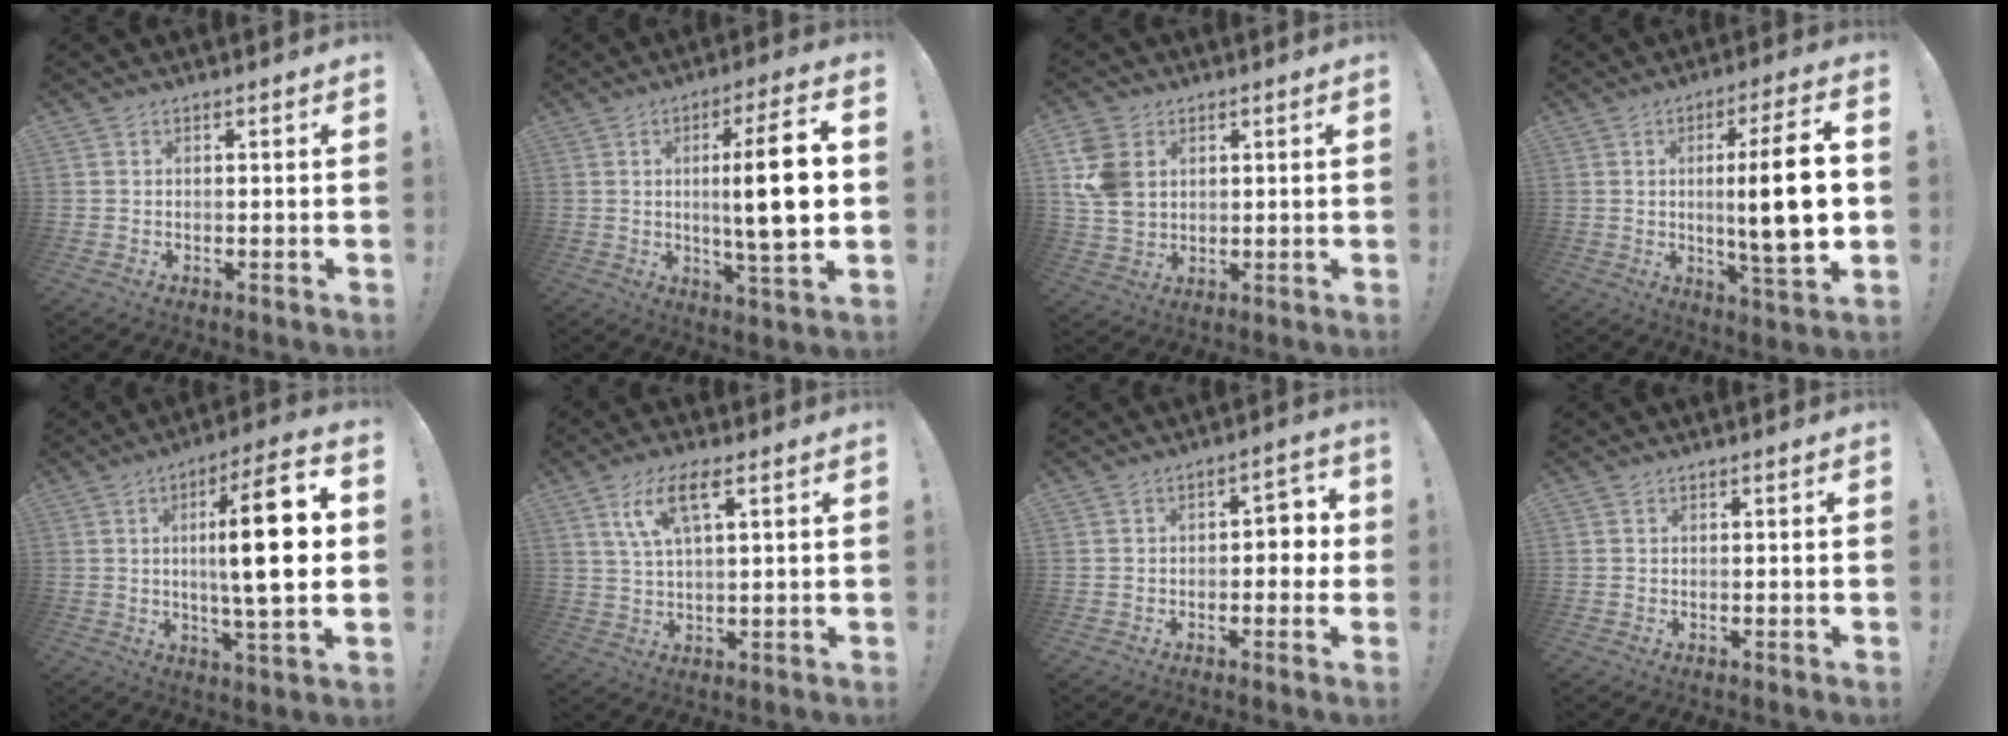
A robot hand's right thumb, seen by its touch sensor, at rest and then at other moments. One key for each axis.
{"total": 15.1, "fx": 0.8, "fy": 1.9, "fz": 14.9, "tx": -0.247, "ty": -0.009, "tz": -0.004}
{"total": 10.6, "fx": 3.3, "fy": 8.1, "fz": 6.0, "tx": -0.118, "ty": -0.001, "tz": 0.068}
{"total": 15.7, "fx": 0.4, "fy": 1.5, "fz": 15.6, "tx": -0.255, "ty": -0.013, "tz": -0.005}
{"total": 18.3, "fx": 1.5, "fy": 3.1, "fz": 18.0, "tx": -0.281, "ty": -0.005, "tz": 0.006}
{"total": 9.2, "fx": 4.2, "fy": 2.8, "fz": 7.7, "tx": -0.143, "ty": 0.000, "tz": 0.076}
{"total": 4.8, "fx": -1.3, "fy": 3.2, "fz": 3.4, "tx": -0.031, "ty": 0.007, "tz": -0.029}
{"total": 0.0}